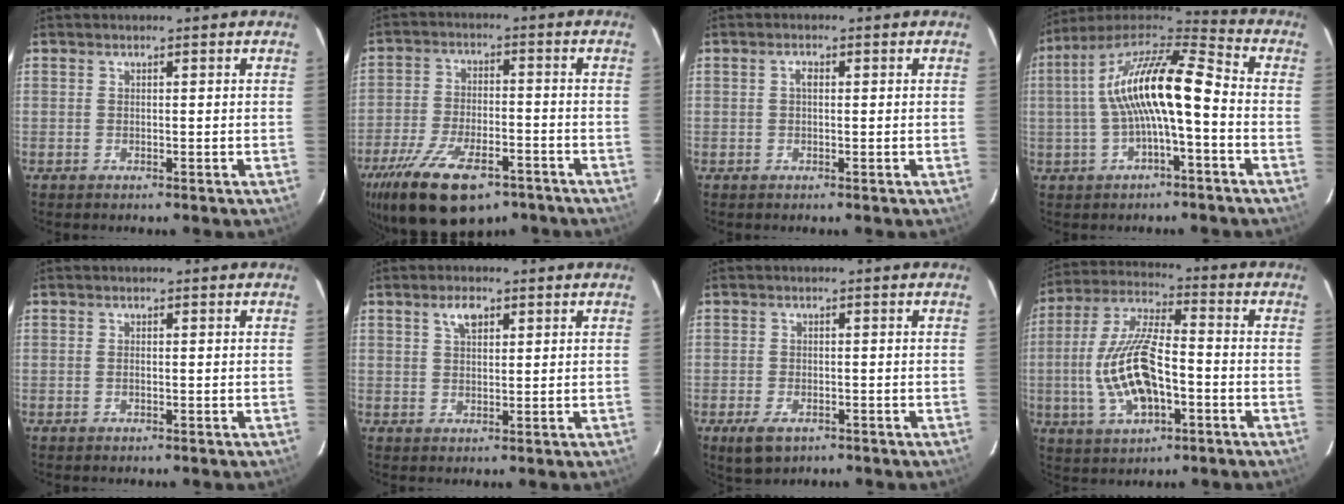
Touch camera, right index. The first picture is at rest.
{"total": 19.7, "force": [-12.7, 8.8, 12.2], "torque": [-0.252, -0.032, -0.205]}
{"total": 1.3, "force": [0.2, 0.7, 1.0], "torque": [-0.018, 0.006, 0.000]}
{"total": 15.3, "force": [-1.2, 3.7, 14.8], "torque": [-0.266, 0.022, -0.026]}
{"total": 0.6, "force": [-0.2, 0.2, 0.6], "torque": [-0.012, 0.001, -0.004]}
{"total": 3.3, "force": [1.7, 1.7, 2.3], "torque": [-0.040, 0.008, 0.032]}
{"total": 4.7, "force": [-2.7, 2.5, 2.9], "torque": [-0.067, -0.013, -0.044]}
{"total": 15.5, "force": [-3.6, 6.2, 13.8], "torque": [-0.295, 0.001, -0.062]}